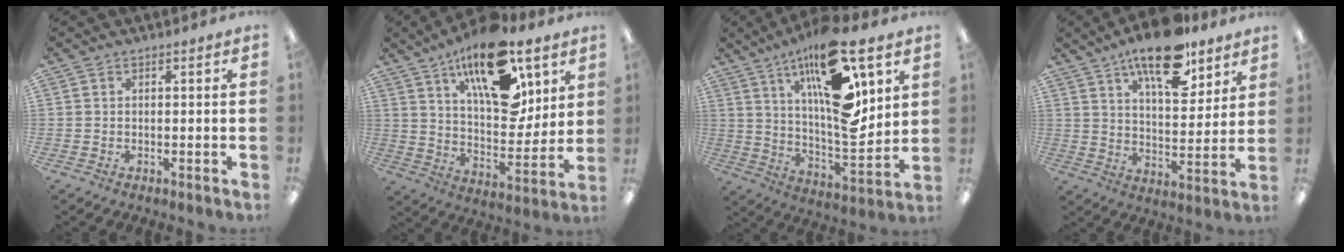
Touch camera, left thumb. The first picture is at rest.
{"total": 22.3, "force": [13.1, 10.4, 14.8], "torque": [-0.219, -0.073, 0.219]}
{"total": 22.3, "force": [11.8, 7.2, 17.5], "torque": [-0.292, -0.074, 0.185]}
{"total": 16.6, "force": [11.5, 6.5, 10.0], "torque": [-0.148, -0.058, 0.191]}